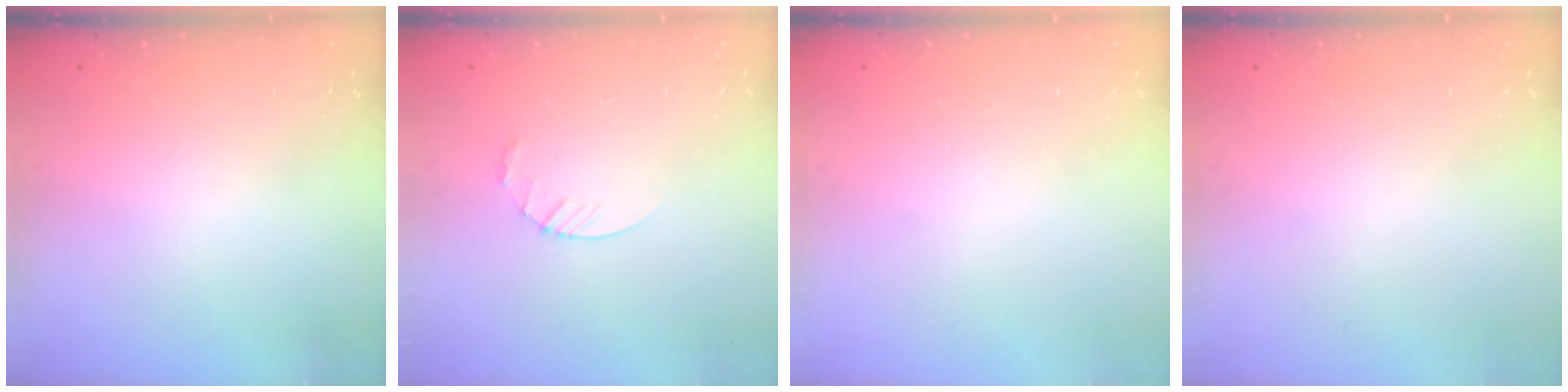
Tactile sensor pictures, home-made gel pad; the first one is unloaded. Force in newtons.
{"total": 3.7, "press": 3.7, "slide": 0.5}
{"total": 0.0}
{"total": 0.0}